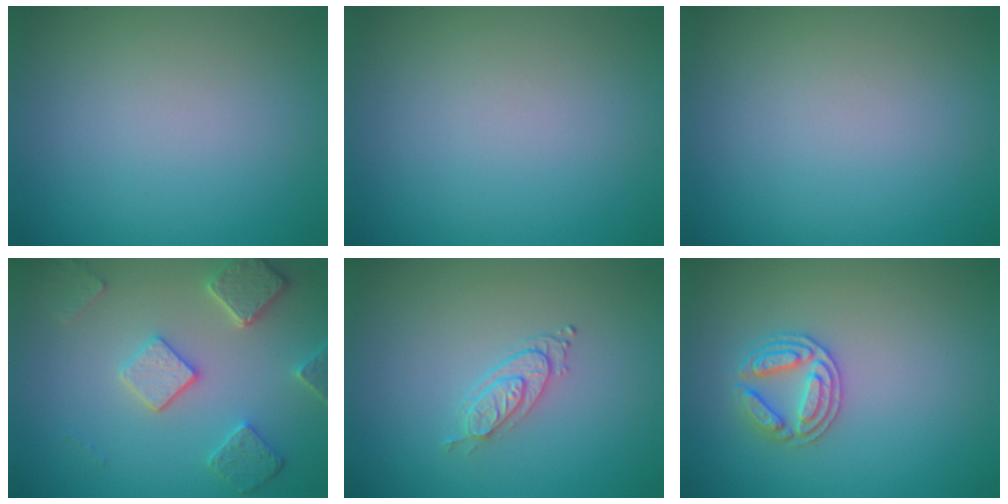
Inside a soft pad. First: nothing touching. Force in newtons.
{"total": 0.0}
{"total": 0.0}
{"total": 4.6, "press": 3.8, "slide": 2.6}
{"total": 2.0, "press": 1.4, "slide": 1.4}
{"total": 2.7, "press": 2.7, "slide": 0.4}